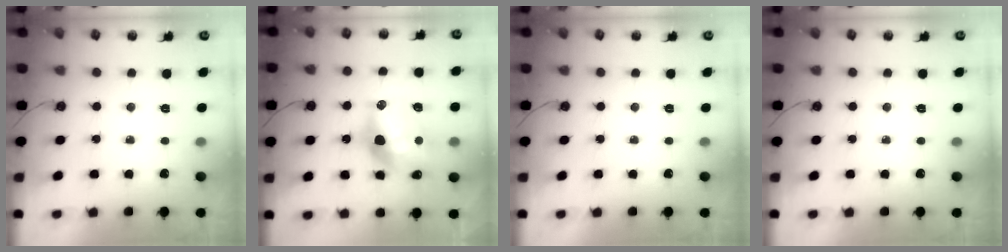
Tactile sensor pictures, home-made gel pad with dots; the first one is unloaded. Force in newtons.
{"total": 16.9, "press": 16.9, "slide": 0.9}
{"total": 0.0}
{"total": 0.0}